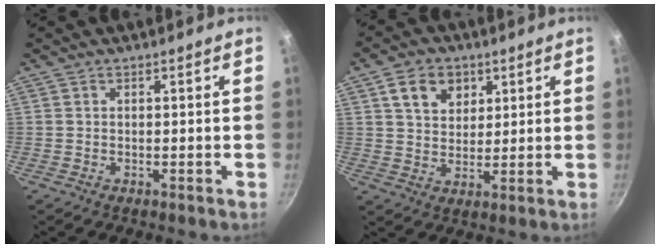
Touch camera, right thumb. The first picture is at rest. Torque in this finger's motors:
{"motor_torque": [-0.82, 0.83, 0.50, -0.09, 0.03]}